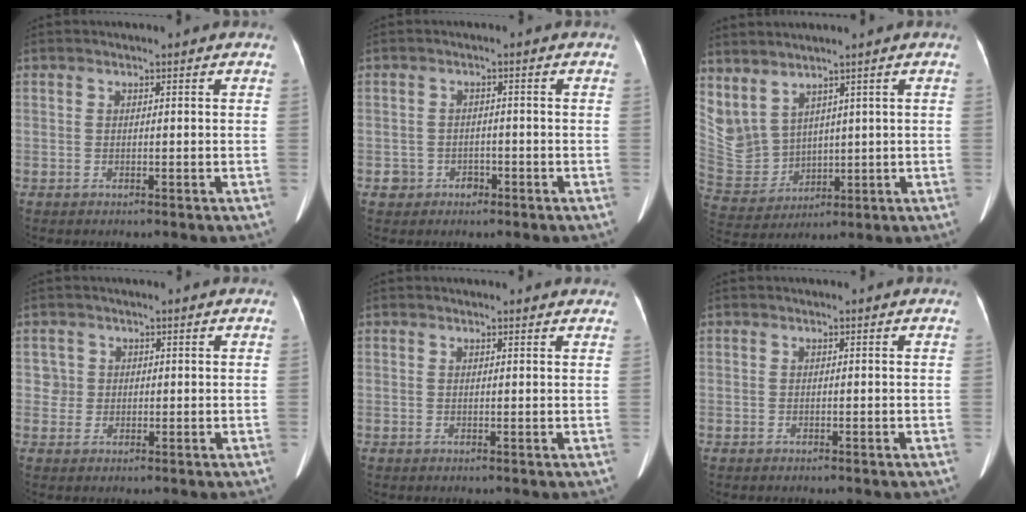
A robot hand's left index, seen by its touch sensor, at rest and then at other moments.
{"total": 2.5, "force": [-1.4, 2.0, 0.2], "torque": [0.003, 0.002, -0.020]}
{"total": 12.5, "force": [7.2, 8.8, 5.0], "torque": [-0.159, 0.001, 0.177]}
{"total": 1.9, "force": [0.2, 1.8, -0.4], "torque": [0.021, -0.005, 0.000]}
{"total": 3.4, "force": [3.3, 0.6, 0.8], "torque": [-0.006, -0.004, 0.024]}
{"total": 0.0}